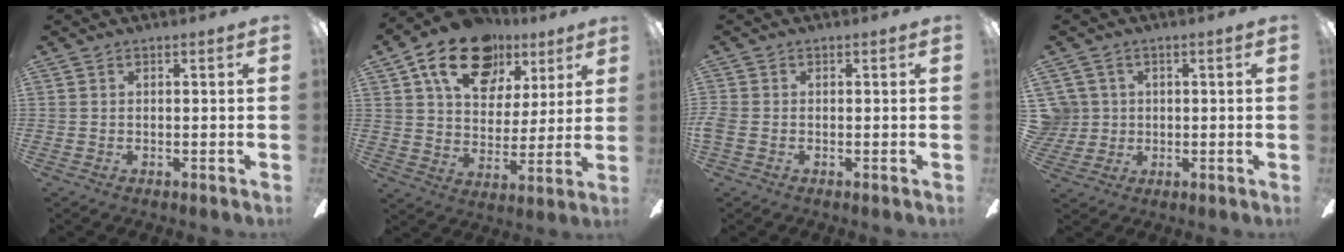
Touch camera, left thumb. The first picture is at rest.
{"total": 19.3, "force": [11.4, 12.0, 10.0], "torque": [-0.161, -0.049, 0.202]}
{"total": 1.8, "force": [-0.7, 1.3, 1.1], "torque": [-0.025, 0.004, -0.014]}
{"total": 5.3, "force": [0.9, 5.2, 0.7], "torque": [-0.031, 0.010, 0.019]}